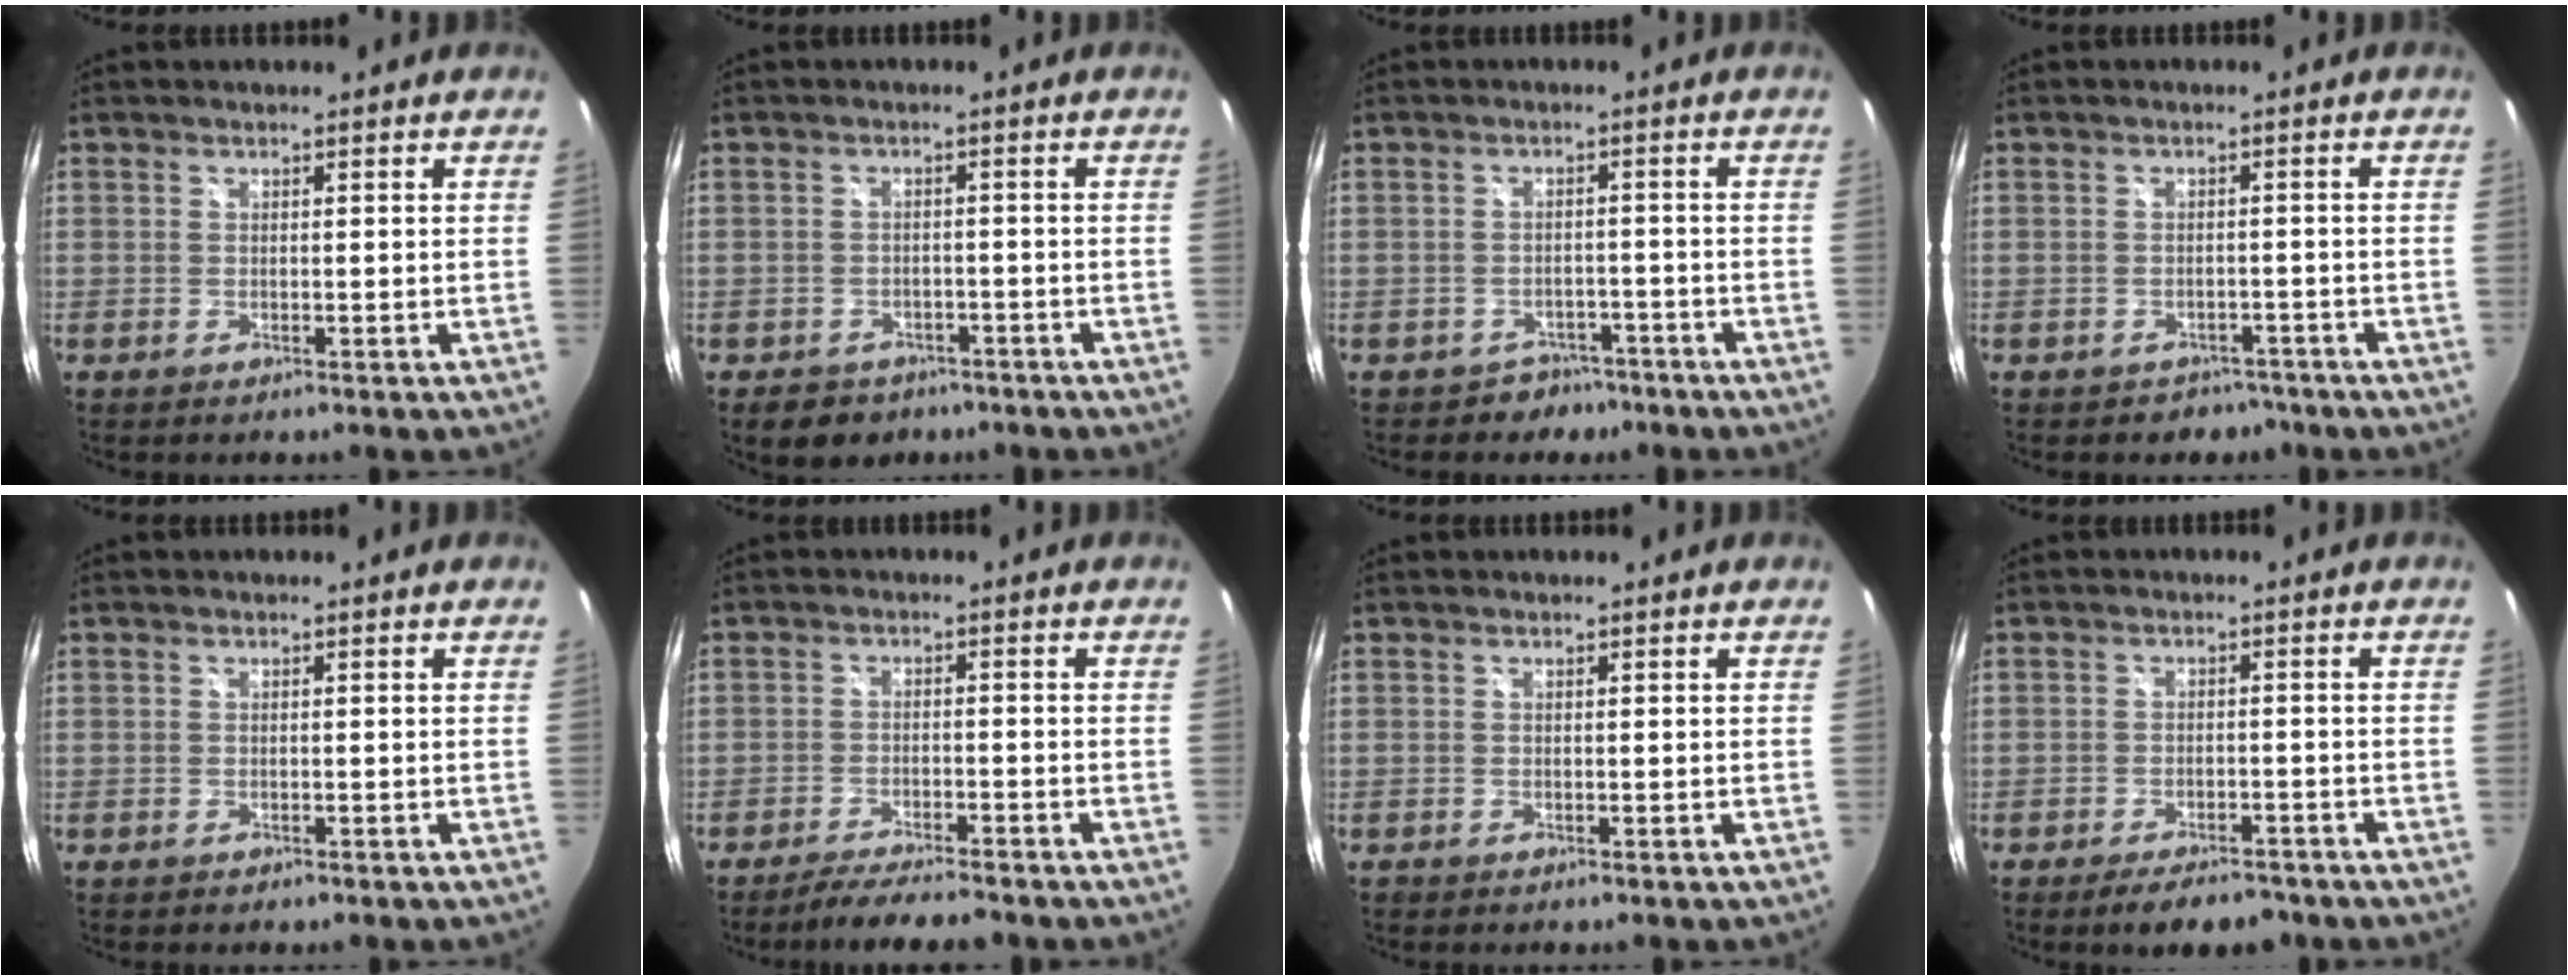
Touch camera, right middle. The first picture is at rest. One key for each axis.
{"total": 6.2, "fx": -4.2, "fy": 4.2, "fz": 1.8, "tx": -0.041, "ty": 0.004, "tz": -0.052}
{"total": 4.6, "fx": -3.3, "fy": 3.2, "fz": 0.0, "tx": -0.001, "ty": 0.018, "tz": -0.046}
{"total": 4.1, "fx": -3.1, "fy": 2.7, "fz": 0.2, "tx": -0.004, "ty": 0.009, "tz": -0.038}
{"total": 0.6, "fx": -0.5, "fy": 0.3, "fz": 0.1, "tx": -0.005, "ty": -0.002, "tz": -0.008}
{"total": 6.7, "fx": -6.1, "fy": 0.7, "fz": 2.7, "tx": -0.068, "ty": -0.005, "tz": -0.100}
{"total": 0.0}
{"total": 6.4, "fx": -5.1, "fy": 2.6, "fz": 2.9, "tx": -0.063, "ty": 0.001, "tz": -0.074}